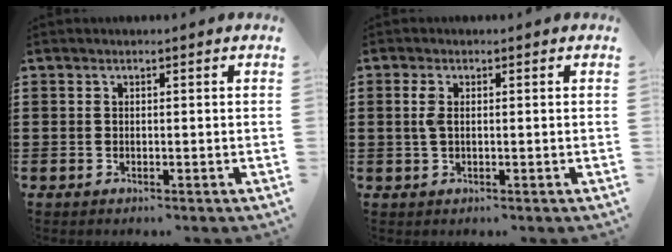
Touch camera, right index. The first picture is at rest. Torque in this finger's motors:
{"motor_torque": [0.46, -0.01, 0.13, 0.09]}